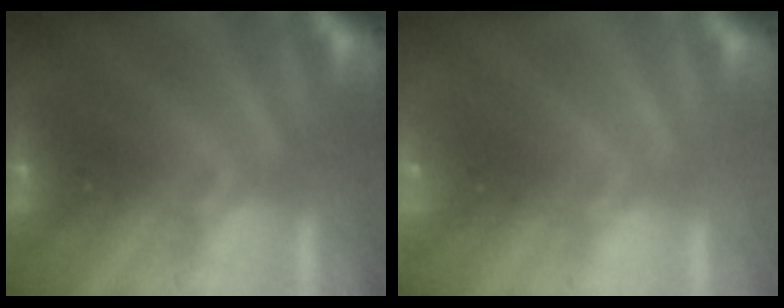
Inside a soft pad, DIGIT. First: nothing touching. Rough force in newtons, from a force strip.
{"total": 2.3}